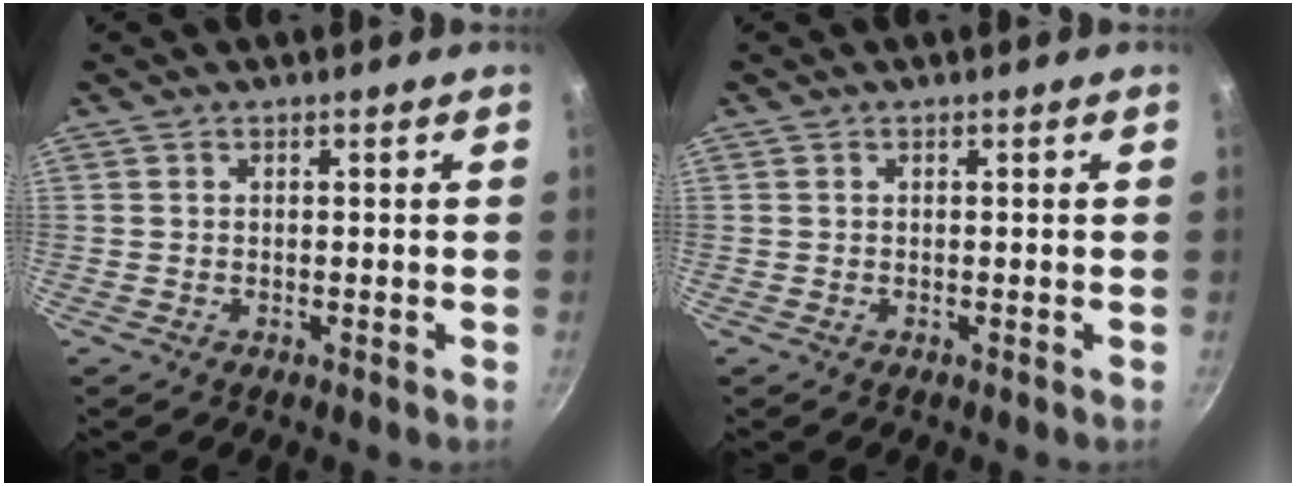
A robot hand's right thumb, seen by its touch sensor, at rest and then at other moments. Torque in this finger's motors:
{"motor_torque": [-0.05, -0.05, 0.04, -0.01, 0.00]}